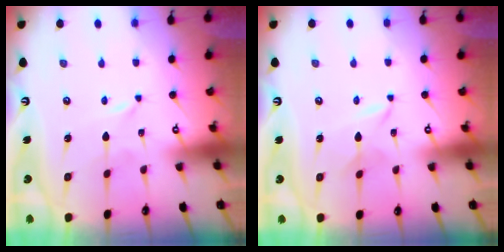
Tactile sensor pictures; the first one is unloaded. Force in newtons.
{"total": 3.0, "press": 3.0, "slide": 0.1}